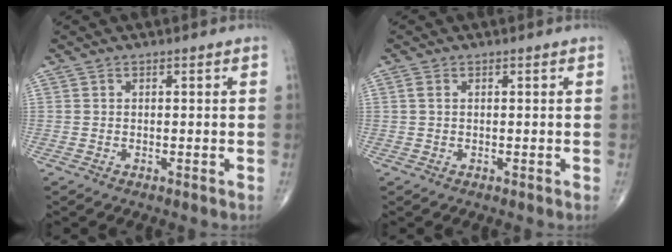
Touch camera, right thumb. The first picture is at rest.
{"total": 0.8, "force": [0.2, 0.4, 0.7], "torque": [-0.020, 0.006, 0.006]}